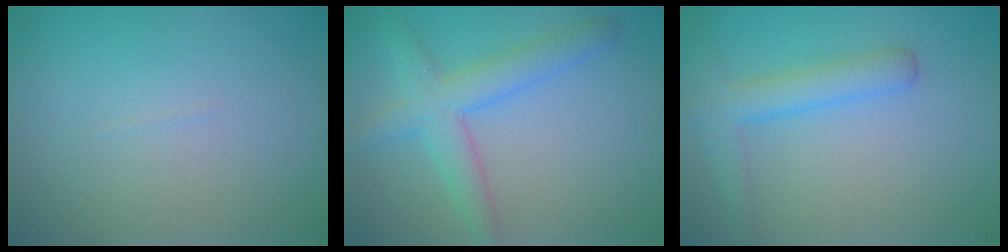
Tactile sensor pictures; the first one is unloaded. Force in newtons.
{"total": 4.3, "press": 4.3, "slide": 0.1}
{"total": 3.3, "press": 3.3, "slide": 0.1}